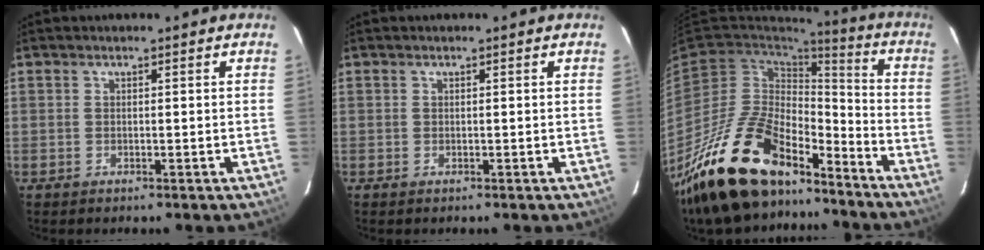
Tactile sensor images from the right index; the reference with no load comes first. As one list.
[{"total": 0.0}, {"total": 24.8, "force": [-18.3, 10.0, 13.4], "torque": [-0.263, -0.003, -0.309]}]